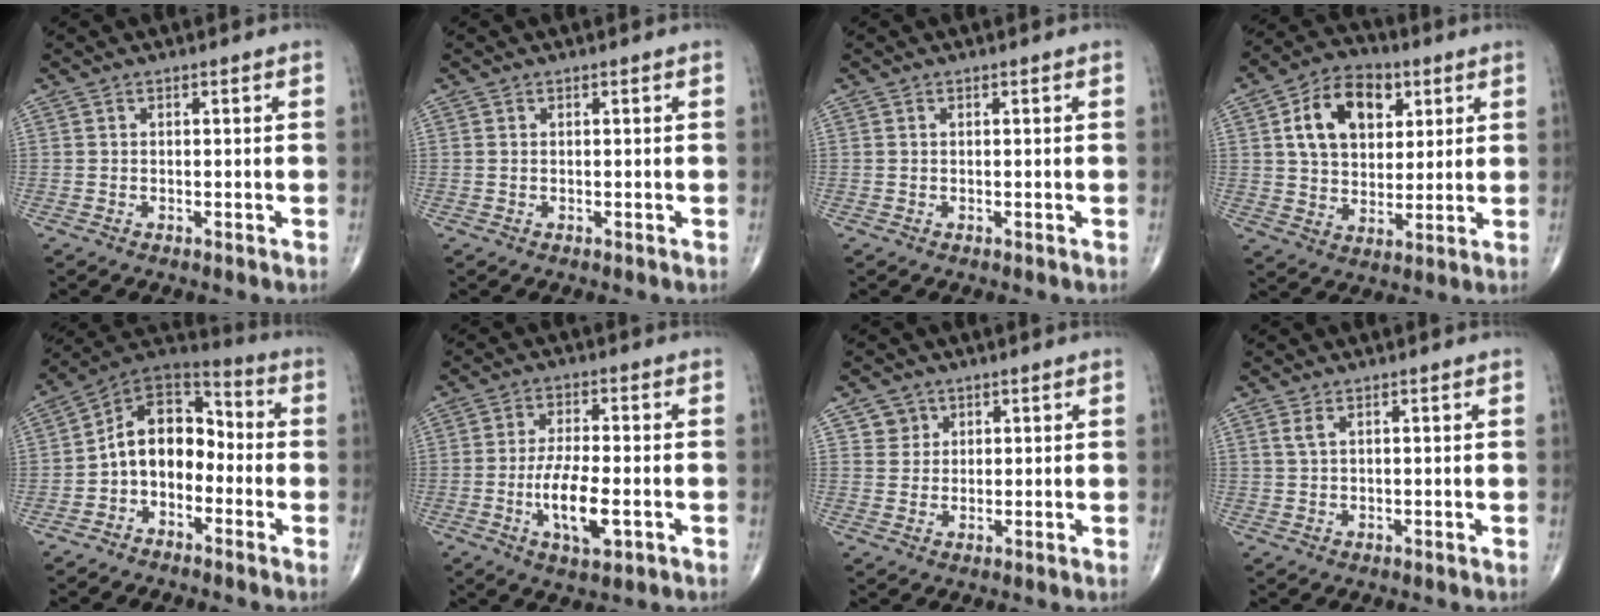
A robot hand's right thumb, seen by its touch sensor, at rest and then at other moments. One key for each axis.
{"total": 0.0}
{"total": 0.0}
{"total": 14.2, "fx": 4.7, "fy": 9.6, "fz": 9.3, "tx": -0.125, "ty": -0.005, "tz": 0.080}
{"total": 11.9, "fx": -2.5, "fy": 8.4, "fz": 8.1, "tx": -0.099, "ty": 0.063, "tz": -0.061}
{"total": 8.9, "fx": -2.4, "fy": 3.2, "fz": 8.0, "tx": -0.148, "ty": 0.000, "tz": -0.042}
{"total": 3.1, "fx": 1.6, "fy": 2.7, "fz": 0.0, "tx": 0.022, "ty": -0.008, "tz": 0.022}
{"total": 1.5, "fx": 0.8, "fy": 0.5, "fz": 1.2, "tx": -0.030, "ty": 0.005, "tz": 0.022}